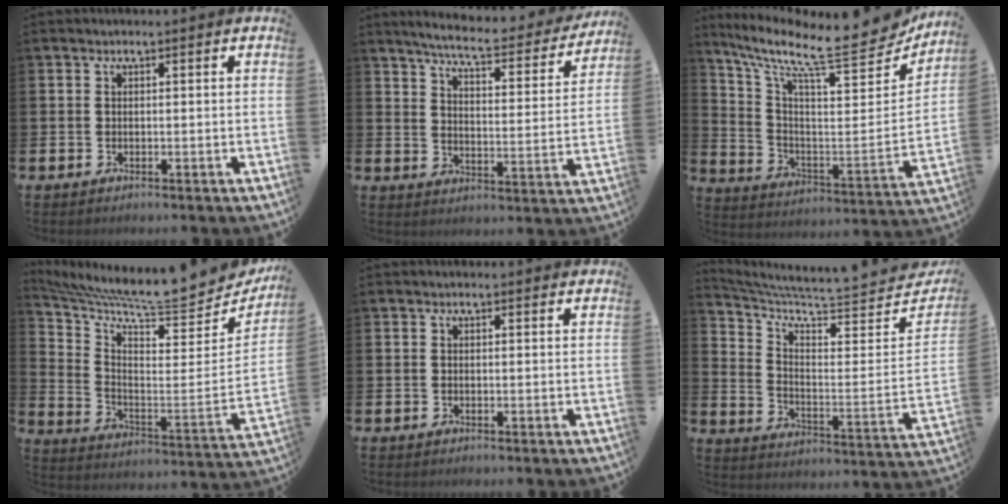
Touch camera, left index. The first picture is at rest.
{"total": 6.6, "force": [6.1, 0.3, 2.5], "torque": [-0.069, -0.045, 0.099]}
{"total": 12.1, "force": [10.2, 2.8, 5.7], "torque": [-0.122, -0.095, 0.162]}
{"total": 10.4, "force": [9.4, 1.4, 4.2], "torque": [-0.098, -0.098, 0.152]}
{"total": 0.6, "force": [0.5, 0.1, 0.2], "torque": [0.004, -0.001, 0.007]}
{"total": 5.9, "force": [5.2, 1.0, 2.4], "torque": [-0.064, -0.069, 0.081]}